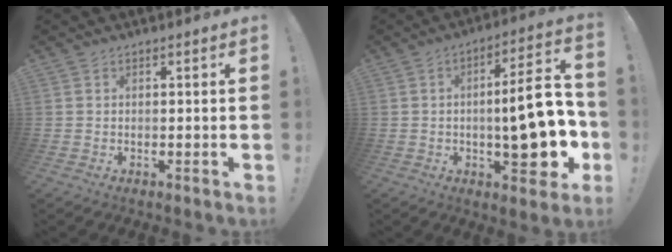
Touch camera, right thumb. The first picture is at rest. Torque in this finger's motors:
{"motor_torque": [0.45, 0.37, 0.45, 0.62, 0.11]}